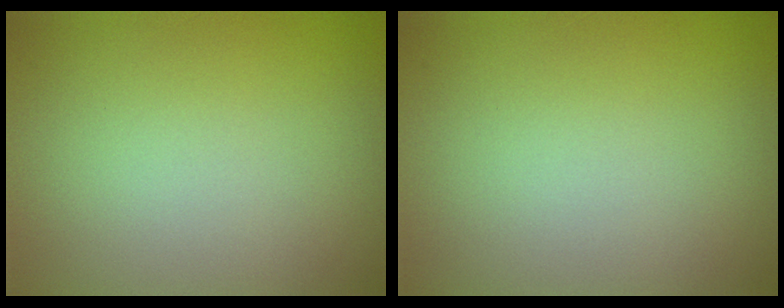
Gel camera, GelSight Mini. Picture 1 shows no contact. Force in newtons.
{"total": 0.0}